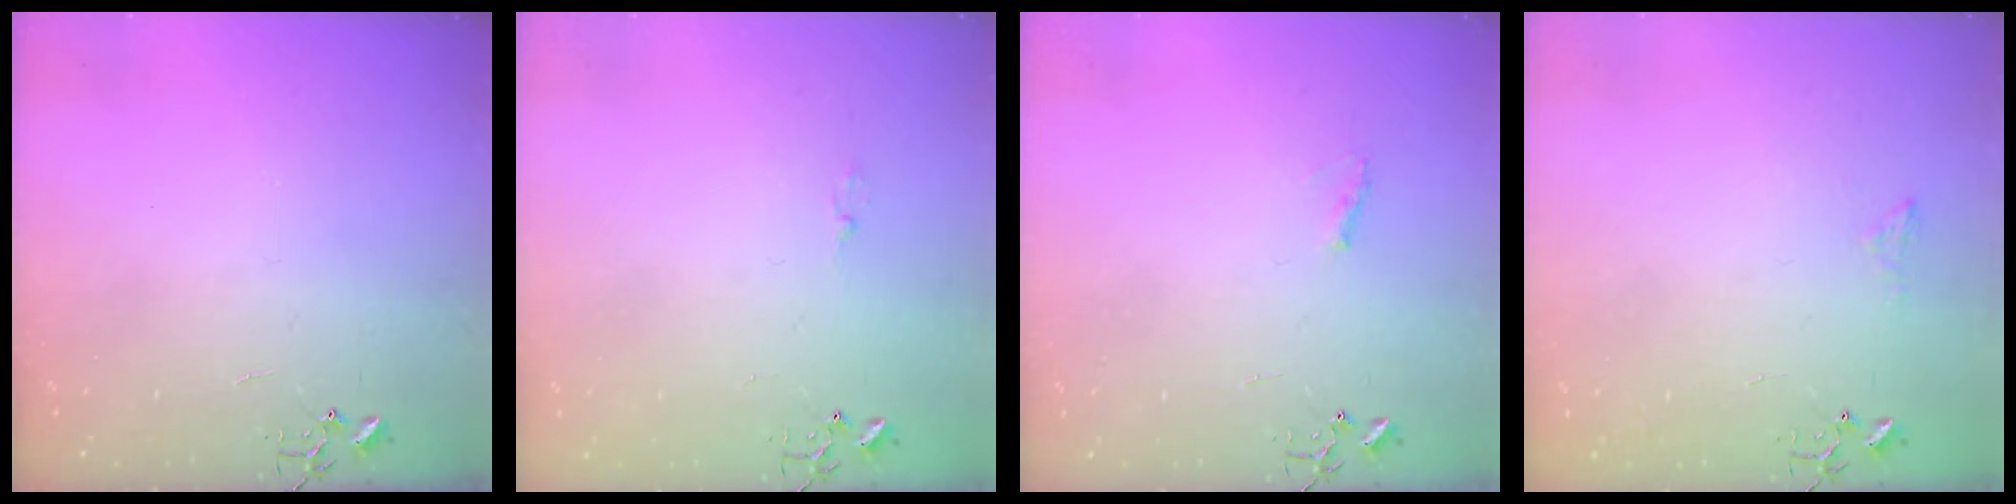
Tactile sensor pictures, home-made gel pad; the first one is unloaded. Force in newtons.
{"total": 3.4, "press": 3.4, "slide": 0.5}
{"total": 4.7, "press": 4.6, "slide": 0.6}
{"total": 5.9, "press": 5.9, "slide": 0.8}